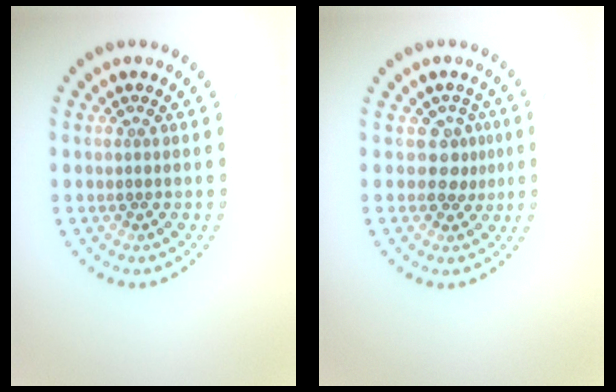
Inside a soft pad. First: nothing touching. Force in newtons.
{"total": 1.8, "press": 1.4, "slide": 1.2}